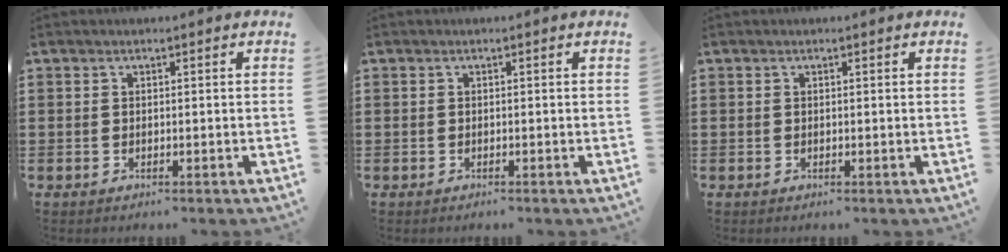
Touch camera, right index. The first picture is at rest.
{"total": 0.0}
{"total": 0.0}